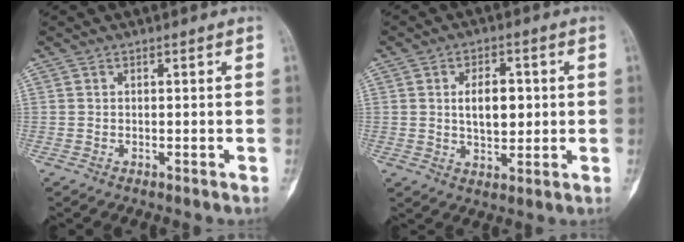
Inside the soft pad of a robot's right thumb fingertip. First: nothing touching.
{"total": 7.5, "force": [0.9, 4.4, 6.0], "torque": [-0.074, -0.002, 0.016]}